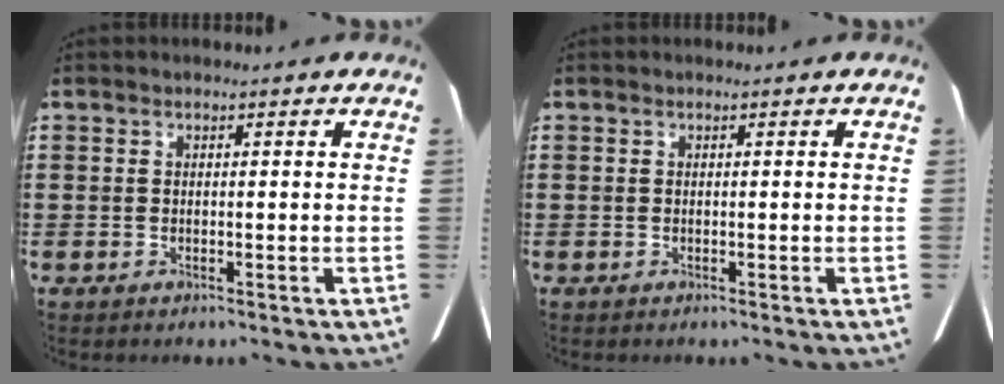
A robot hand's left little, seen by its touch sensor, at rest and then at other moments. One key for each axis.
{"total": 0.0}